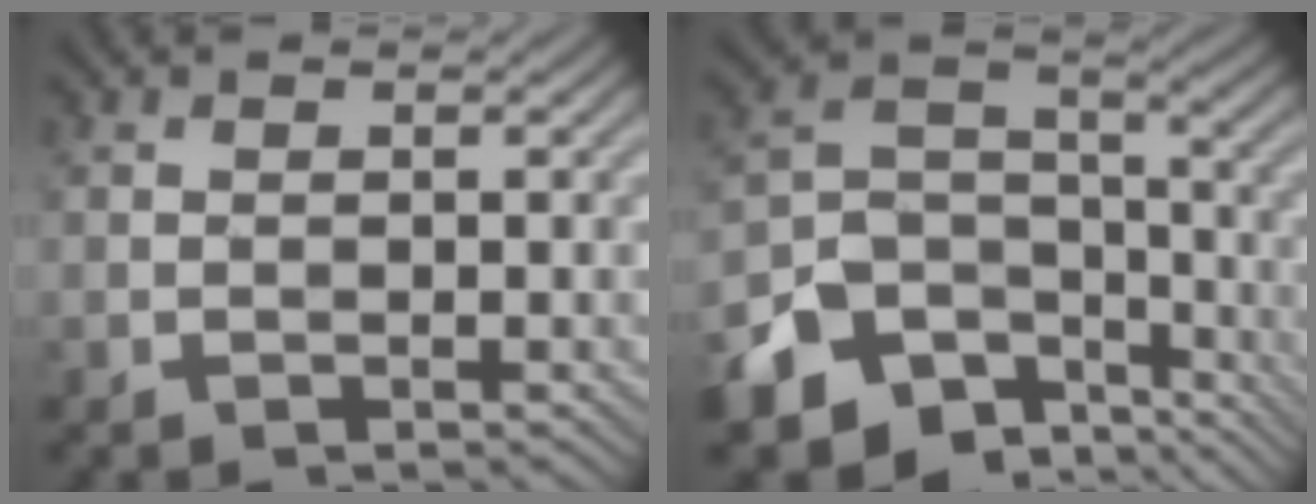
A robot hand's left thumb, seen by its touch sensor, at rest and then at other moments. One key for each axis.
{"total": 12.9, "fx": -8.2, "fy": 8.3, "fz": 5.6, "tx": -0.139, "ty": -0.031, "tz": -0.134}